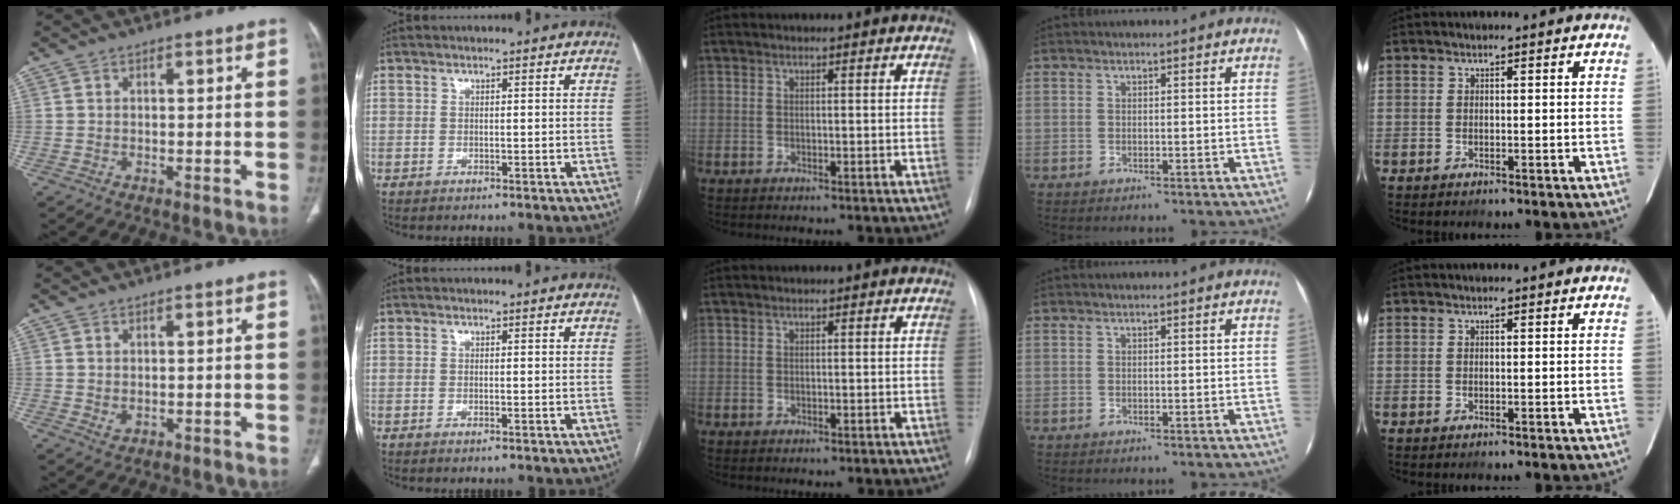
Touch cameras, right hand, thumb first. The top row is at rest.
{"thumb": {"total": 1.2, "force": [0.2, 0.8, 0.8], "torque": [-0.015, -0.006, 0.011]}, "index": {"total": 0.6, "force": [-0.4, 0.0, 0.5], "torque": [-0.009, -0.001, -0.005]}}